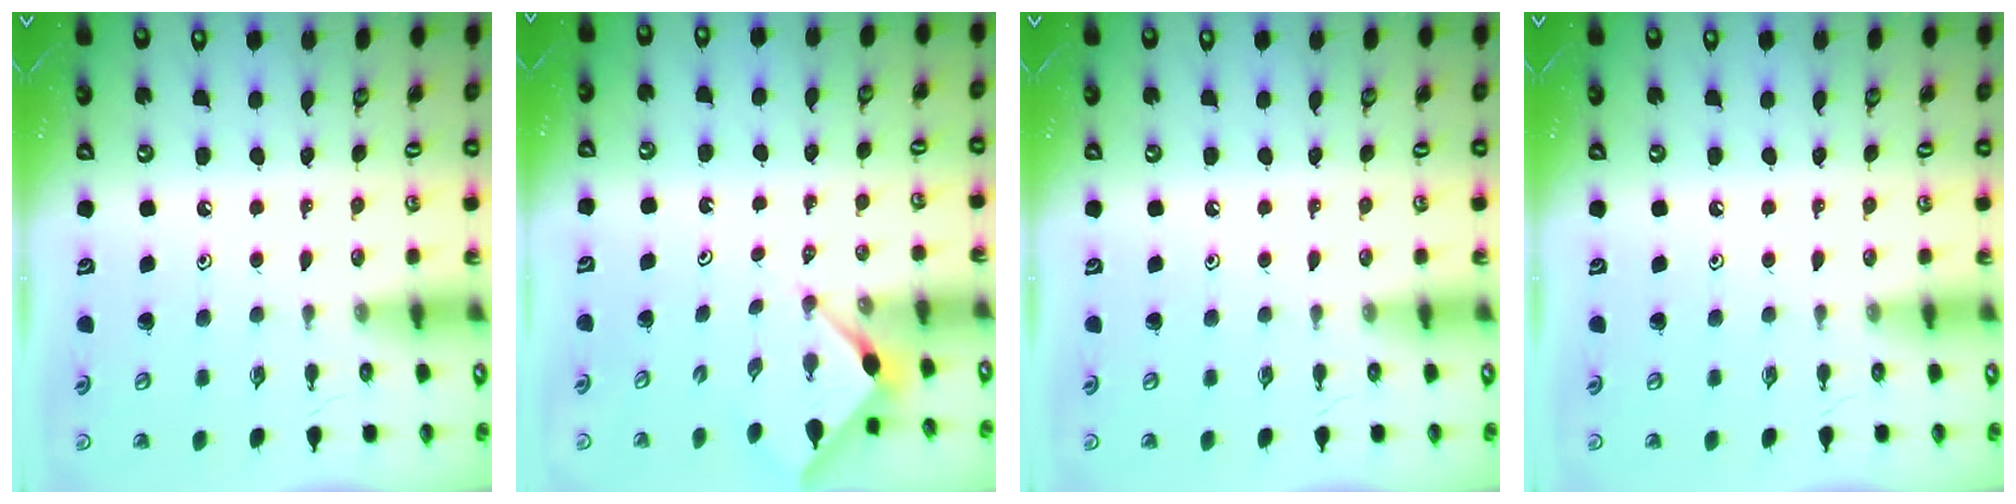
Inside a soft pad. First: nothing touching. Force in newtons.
{"total": 2.9, "press": 2.9, "slide": 0.3}
{"total": 0.0}
{"total": 0.0}